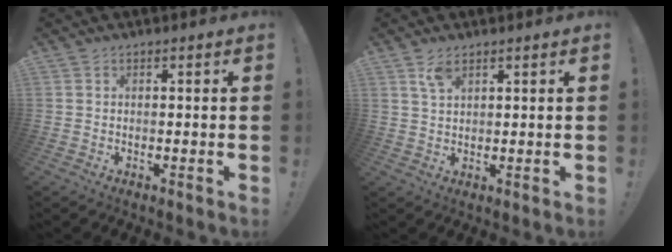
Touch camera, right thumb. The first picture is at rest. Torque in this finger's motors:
{"motor_torque": [0.63, 0.99, 0.14, 0.03, 0.00]}